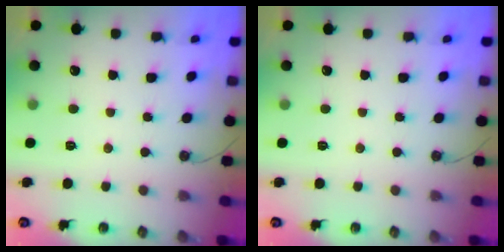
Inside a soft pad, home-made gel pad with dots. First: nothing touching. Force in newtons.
{"total": 0.0}